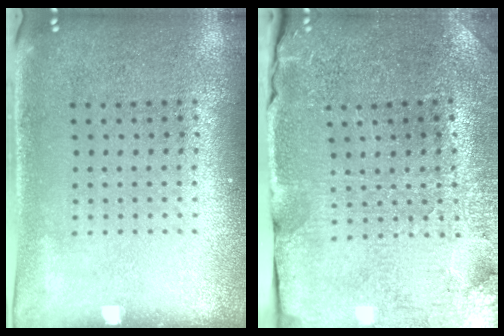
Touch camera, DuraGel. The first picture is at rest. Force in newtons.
{"total": 3.7, "press": 3.6, "slide": 0.4}